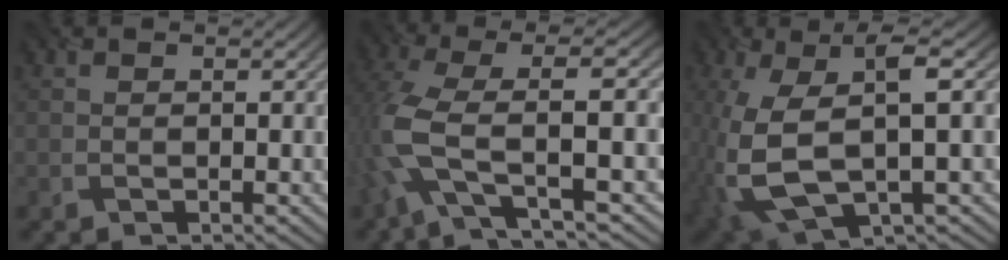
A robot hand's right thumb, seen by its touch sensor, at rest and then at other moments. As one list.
[{"total": 9.7, "force": [-0.9, 3.3, 9.0], "torque": [-0.185, 0.013, -0.039]}, {"total": 12.0, "force": [-0.6, 5.1, 10.9], "torque": [-0.263, -0.021, -0.003]}]